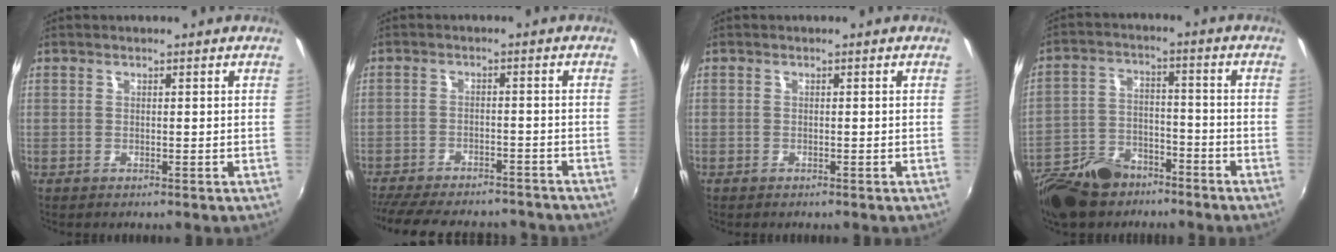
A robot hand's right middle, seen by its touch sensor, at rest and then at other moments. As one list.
[{"total": 18.3, "force": [-15.6, 5.5, 7.7], "torque": [-0.168, -0.016, -0.216]}, {"total": 0.7, "force": [-0.6, 0.4, 0.0], "torque": [-0.002, 0.001, -0.010]}, {"total": 15.9, "force": [-11.5, 8.1, 7.3], "torque": [-0.181, -0.007, -0.204]}]